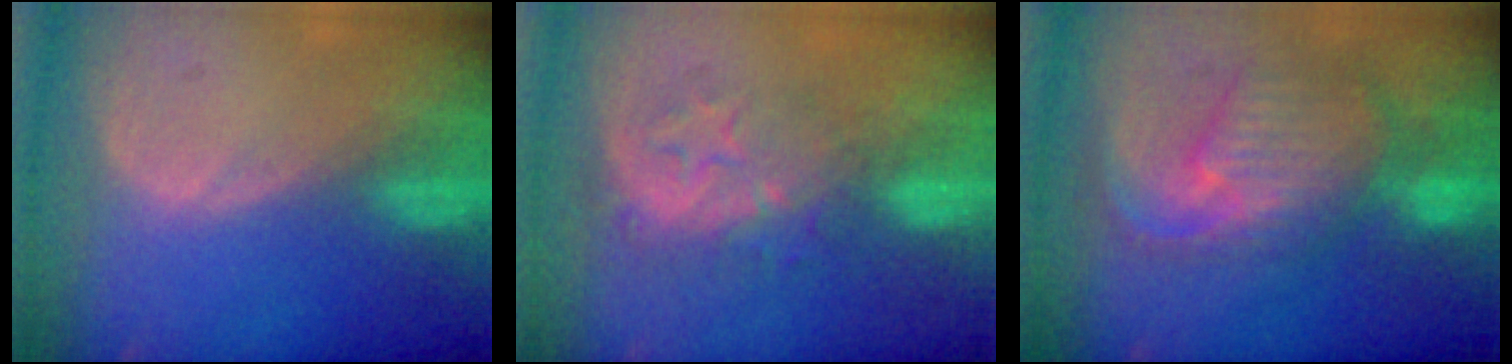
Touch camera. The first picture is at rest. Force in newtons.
{"total": 8.4, "press": 7.5, "slide": 3.7}
{"total": 10.9, "press": 9.6, "slide": 5.2}